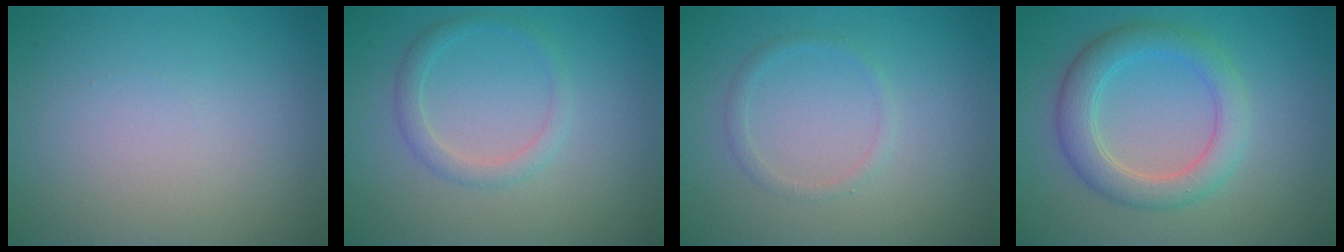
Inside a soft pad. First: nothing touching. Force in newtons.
{"total": 1.7, "press": 1.7, "slide": 0.1}
{"total": 1.0, "press": 1.0, "slide": 0.1}
{"total": 4.1, "press": 4.1, "slide": 0.3}